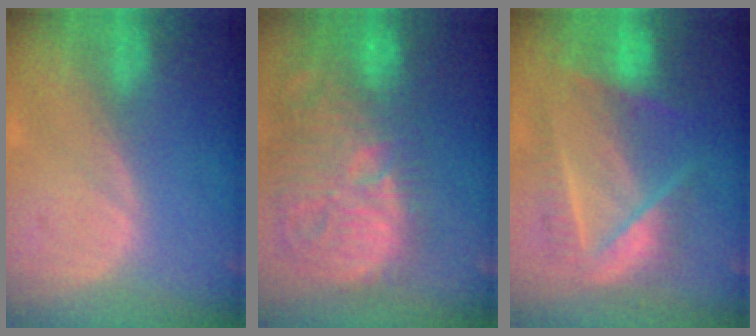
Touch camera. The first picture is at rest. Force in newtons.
{"total": 15.5, "press": 13.5, "slide": 7.6}
{"total": 7.8, "press": 7.6, "slide": 1.8}